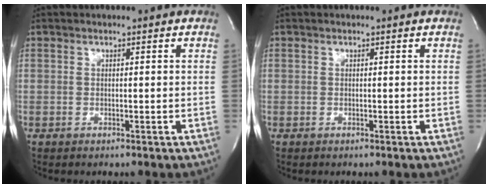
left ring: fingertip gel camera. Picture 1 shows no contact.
{"total": 0.0}